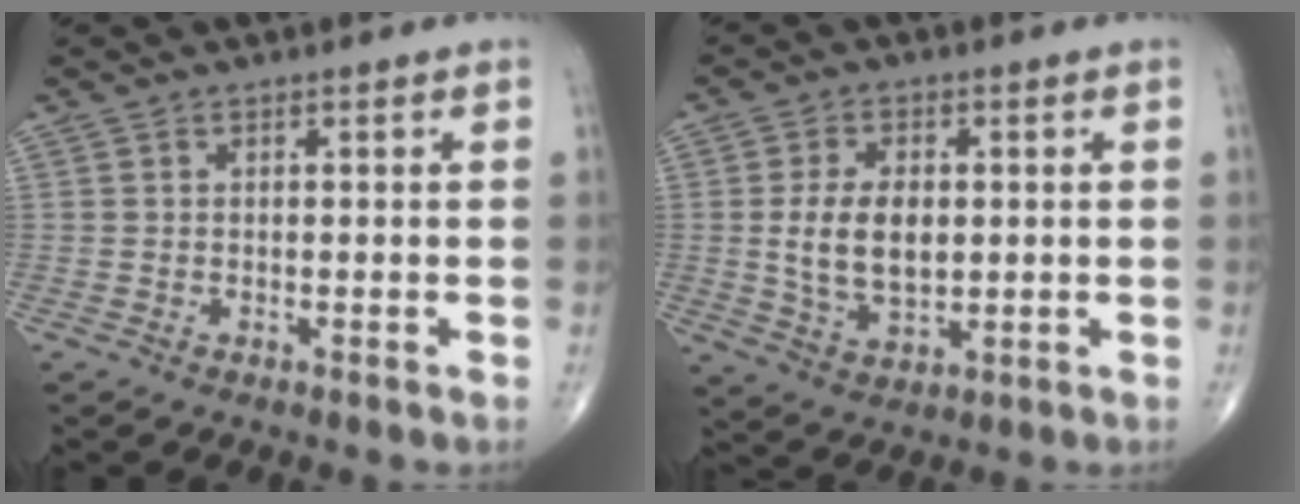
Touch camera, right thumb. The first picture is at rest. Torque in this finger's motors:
{"motor_torque": [1.14, 1.23, 0.80, -0.63, 0.22]}